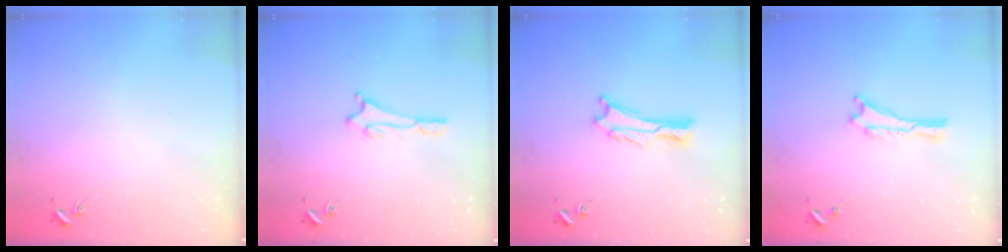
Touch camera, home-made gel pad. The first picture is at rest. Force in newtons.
{"total": 2.0, "press": 2.0, "slide": 0.2}
{"total": 1.1, "press": 1.1, "slide": 0.2}
{"total": 0.0}